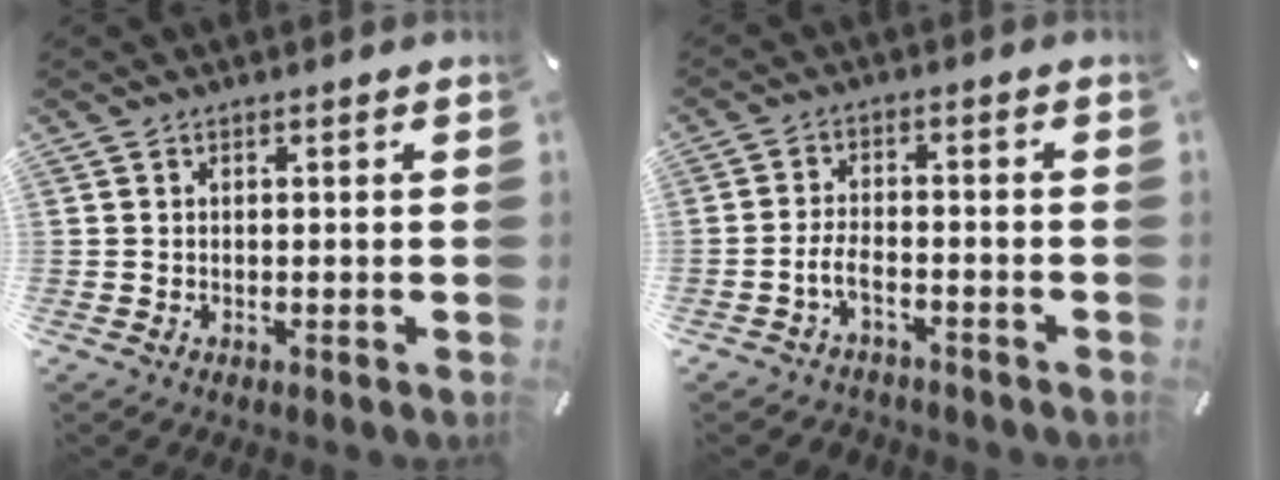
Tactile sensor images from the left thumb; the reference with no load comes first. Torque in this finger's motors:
{"motor_torque": [-0.67, 0.99, 0.04, 0.20, 0.03]}